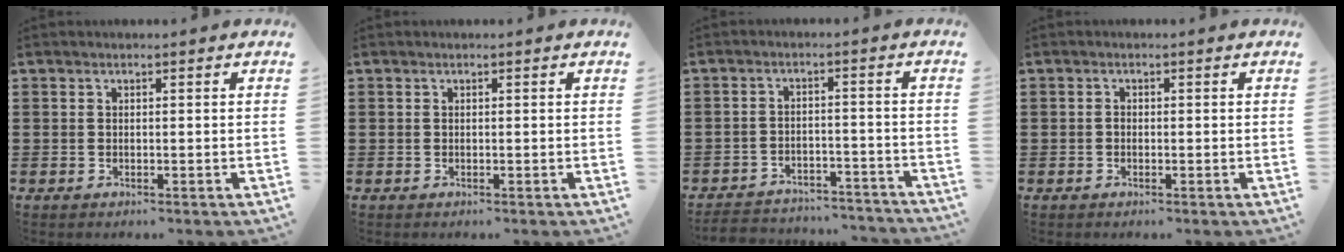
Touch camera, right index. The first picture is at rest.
{"total": 0.0}
{"total": 3.5, "force": [-3.4, 0.6, 0.2], "torque": [-0.008, 0.007, -0.072]}
{"total": 0.7, "force": [-0.4, 0.5, 0.4], "torque": [-0.009, 0.000, -0.007]}